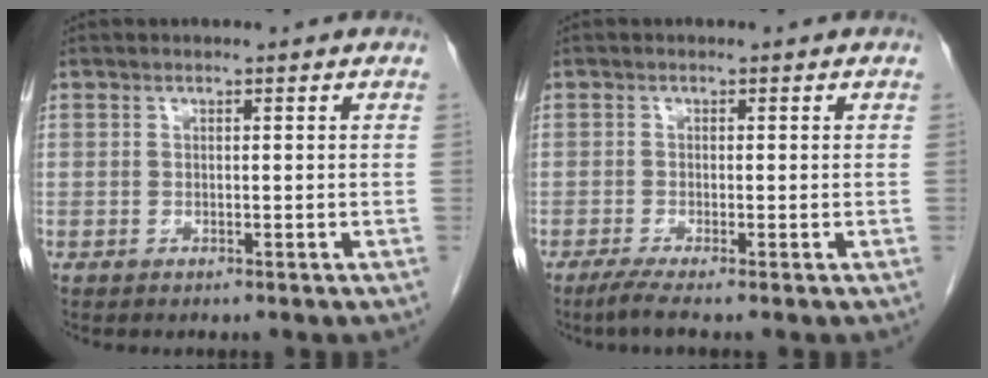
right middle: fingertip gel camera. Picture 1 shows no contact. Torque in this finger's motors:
{"motor_torque": [0.40, -0.18, 0.02, 0.03]}